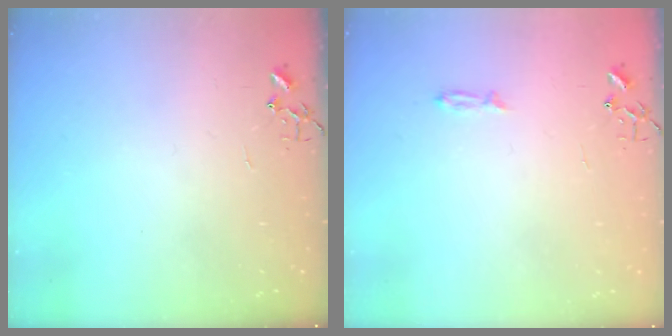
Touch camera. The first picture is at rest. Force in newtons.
{"total": 3.1, "press": 3.1, "slide": 0.4}